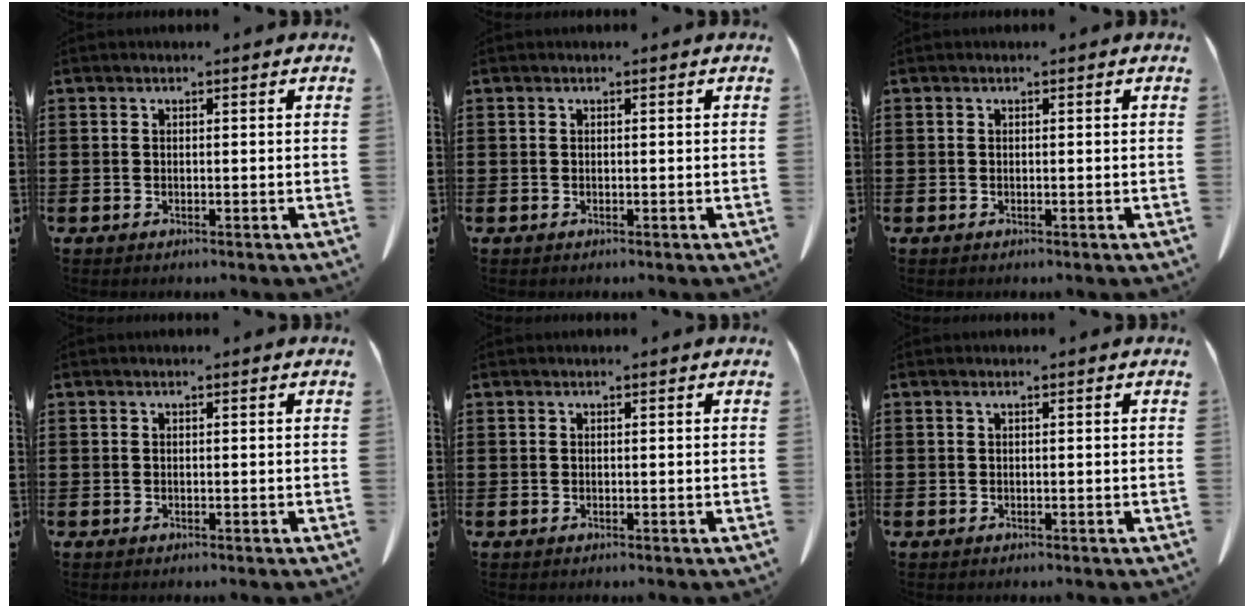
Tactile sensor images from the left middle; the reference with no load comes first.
{"total": 0.0}
{"total": 0.0}
{"total": 0.0}
{"total": 0.0}
{"total": 0.0}